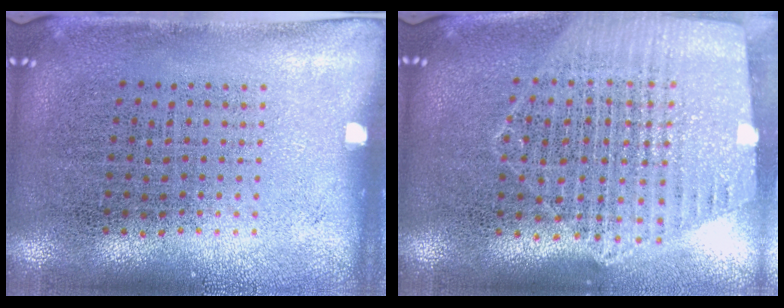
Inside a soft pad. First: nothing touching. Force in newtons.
{"total": 1.4, "press": 1.4, "slide": 0.3}